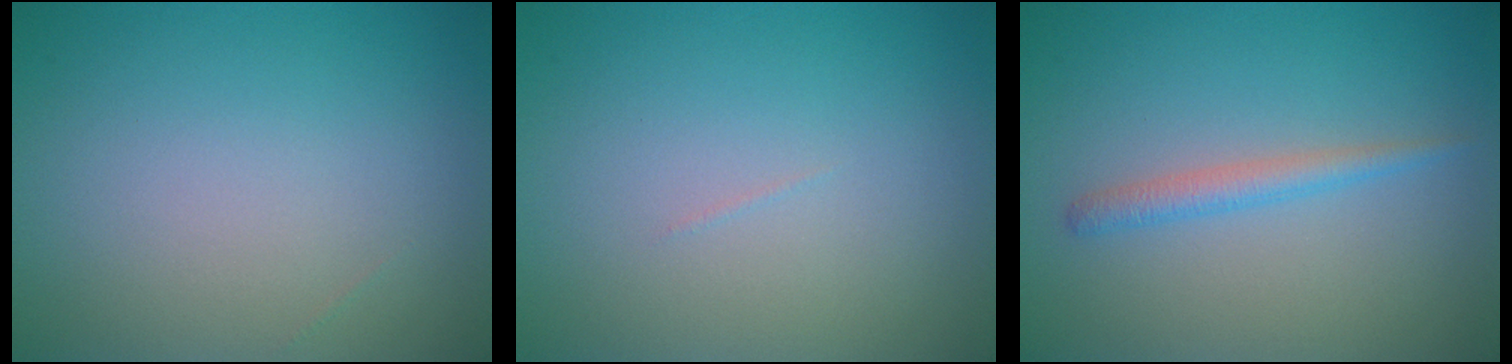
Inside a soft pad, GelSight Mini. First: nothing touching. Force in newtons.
{"total": 0.0}
{"total": 1.7, "press": 1.7, "slide": 0.0}